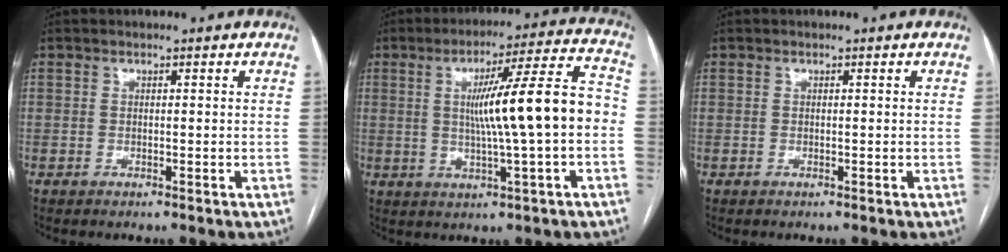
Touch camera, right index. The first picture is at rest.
{"total": 13.6, "force": [-0.4, 0.1, 13.6], "torque": [-0.208, 0.019, -0.006]}
{"total": 0.0}